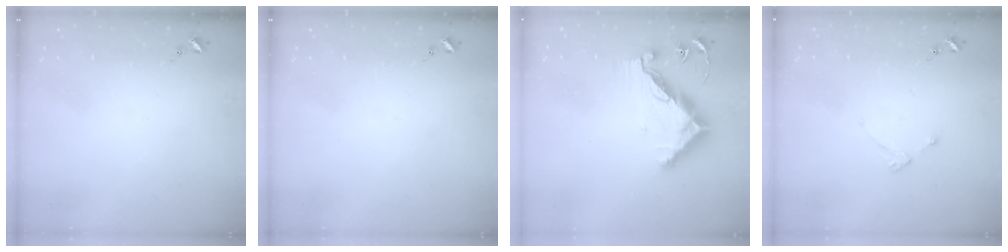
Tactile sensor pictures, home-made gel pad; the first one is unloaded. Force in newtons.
{"total": 0.0}
{"total": 12.8, "press": 12.8, "slide": 0.5}
{"total": 2.2, "press": 2.1, "slide": 0.4}